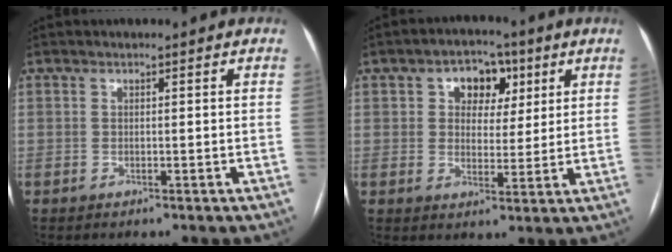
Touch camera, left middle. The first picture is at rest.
{"total": 6.6, "force": [2.7, 4.8, 3.7], "torque": [-0.047, 0.023, 0.042]}